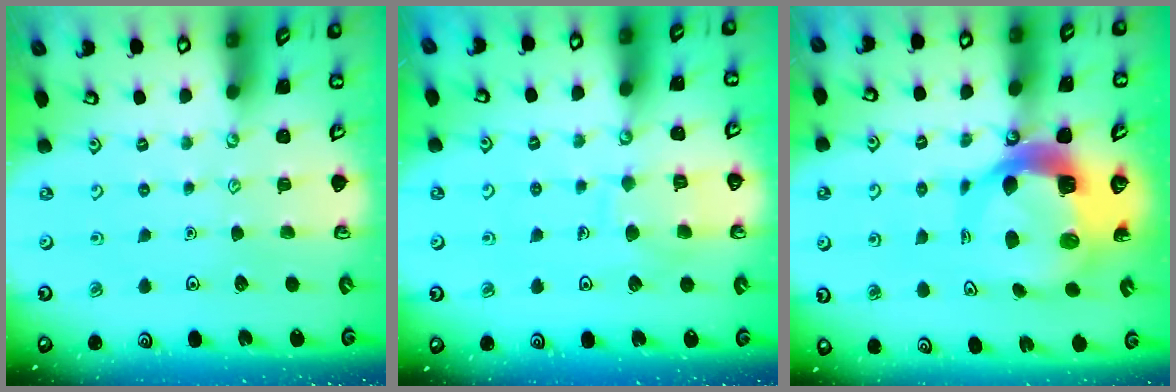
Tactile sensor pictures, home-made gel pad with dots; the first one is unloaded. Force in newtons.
{"total": 8.2, "press": 8.1, "slide": 0.8}
{"total": 11.8, "press": 11.6, "slide": 1.8}